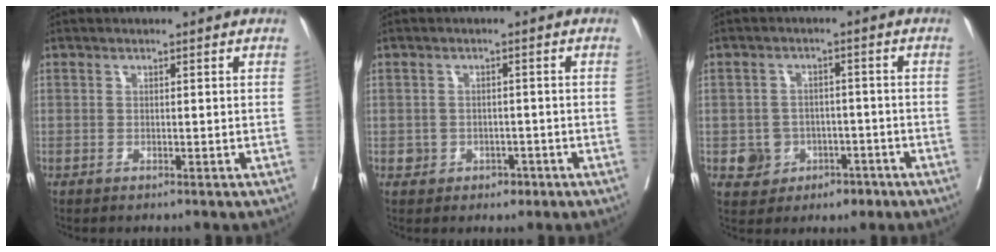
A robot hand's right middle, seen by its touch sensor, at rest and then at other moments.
{"total": 2.6, "force": [-1.1, 2.2, 0.9], "torque": [-0.004, 0.010, -0.008]}
{"total": 5.3, "force": [-2.2, 4.6, 1.2], "torque": [-0.007, 0.015, -0.022]}